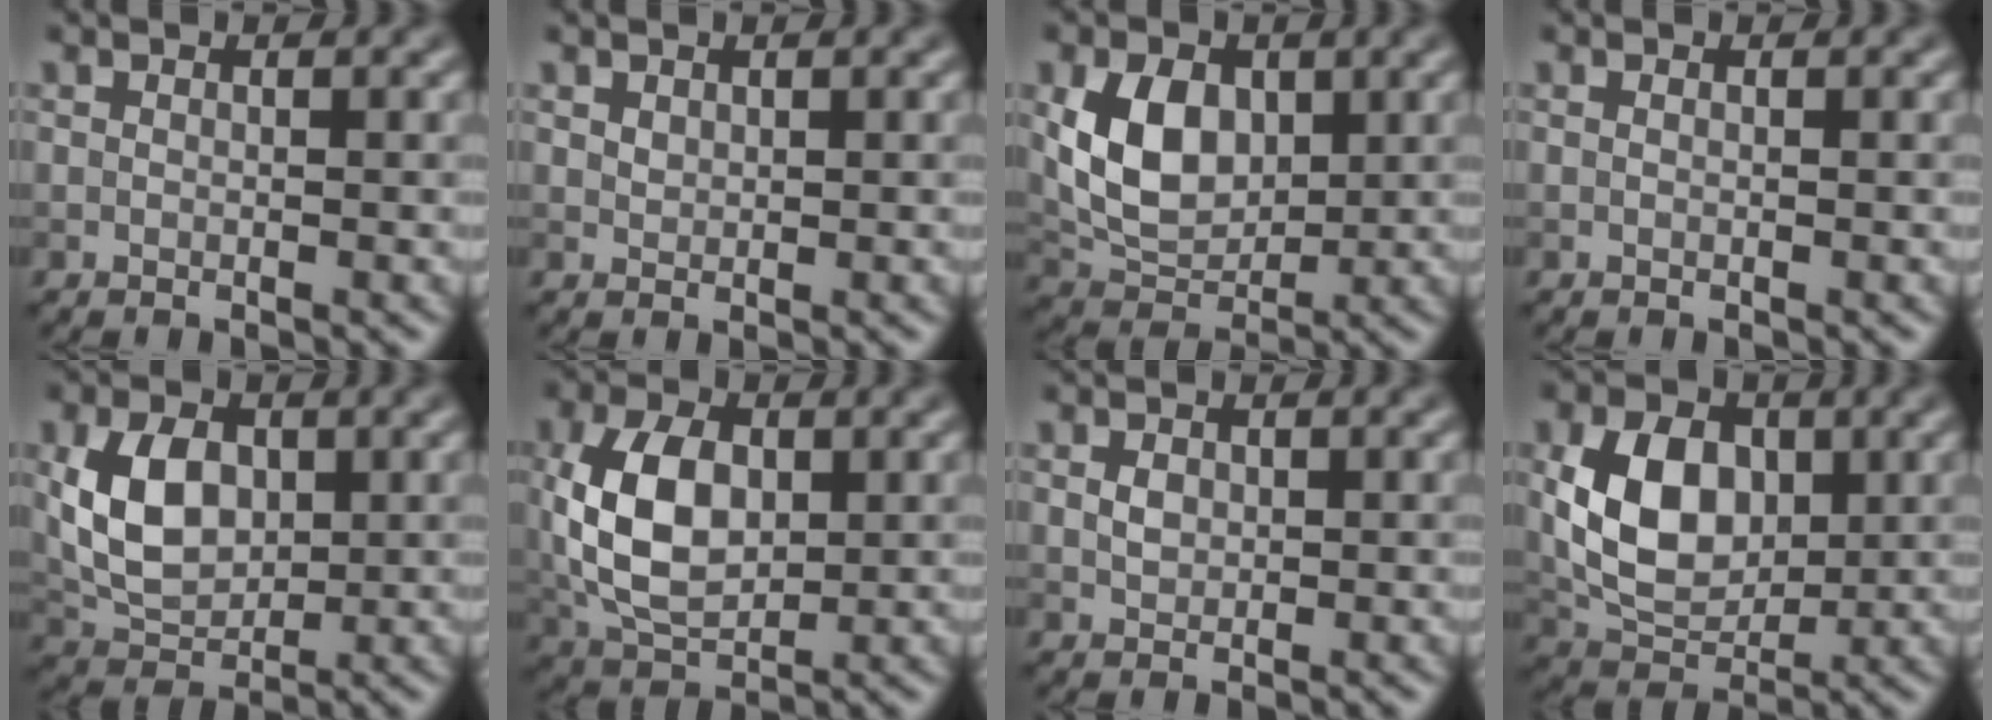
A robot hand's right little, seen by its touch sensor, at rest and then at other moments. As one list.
[{"total": 0.7, "force": [0.5, 0.5, 0.2], "torque": [-0.007, -0.002, 0.013]}, {"total": 6.3, "force": [1.1, 4.4, 4.4], "torque": [-0.090, -0.003, 0.025]}, {"total": 0.0}, {"total": 5.9, "force": [0.8, 4.0, 4.2], "torque": [-0.092, 0.001, 0.018]}, {"total": 7.5, "force": [0.7, 4.7, 5.8], "torque": [-0.125, 0.004, 0.013]}, {"total": 1.3, "force": [0.2, 1.0, 0.7], "torque": [-0.015, -0.001, 0.004]}, {"total": 7.3, "force": [0.9, 5.1, 5.1], "torque": [-0.105, -0.002, 0.018]}]